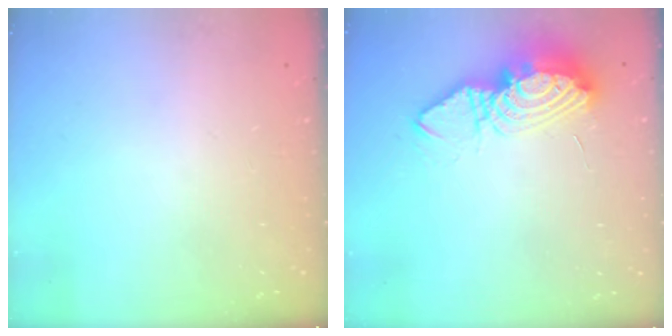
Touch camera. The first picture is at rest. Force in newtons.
{"total": 12.6, "press": 12.5, "slide": 1.3}